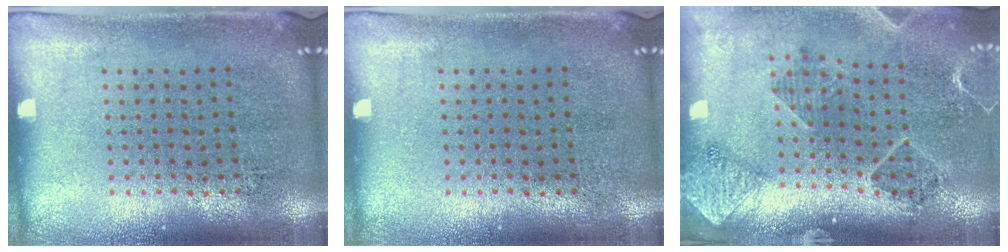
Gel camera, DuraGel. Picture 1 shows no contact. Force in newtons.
{"total": 0.0}
{"total": 1.4, "press": 1.4, "slide": 0.1}